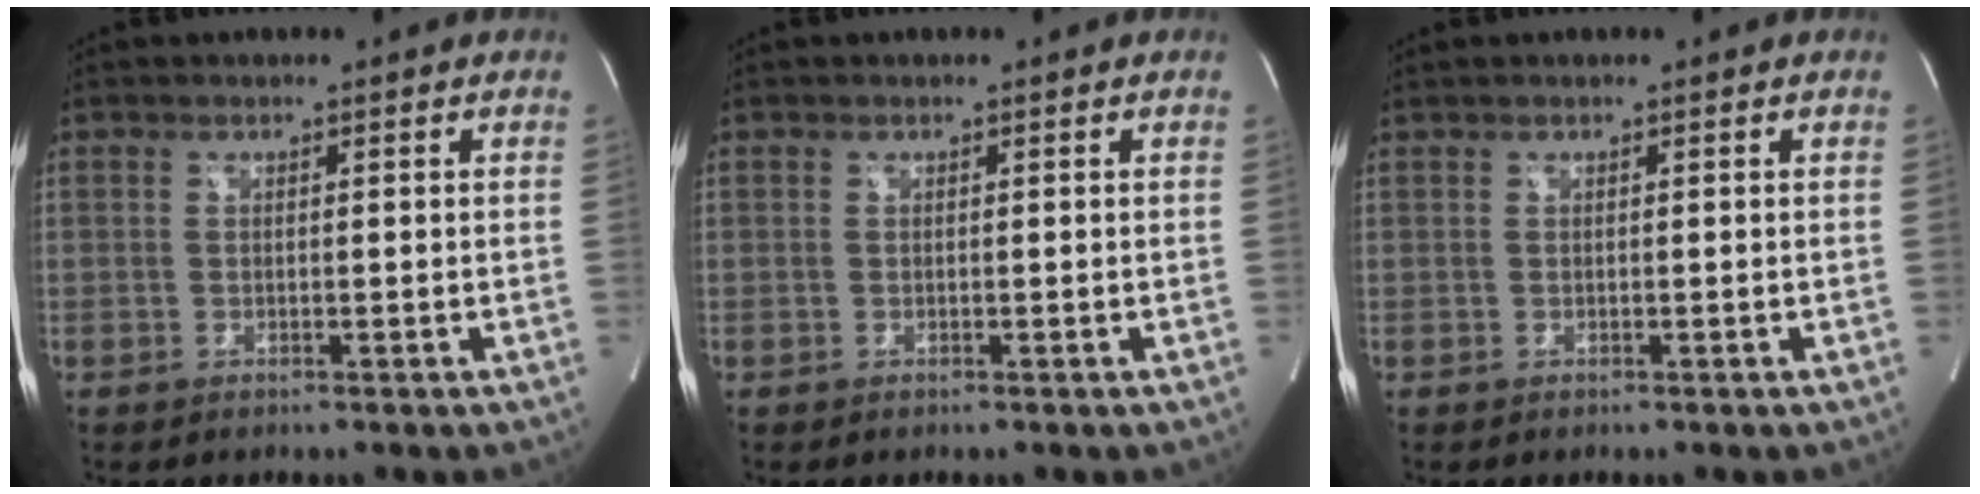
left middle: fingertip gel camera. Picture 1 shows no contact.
{"total": 0.0}
{"total": 0.0}